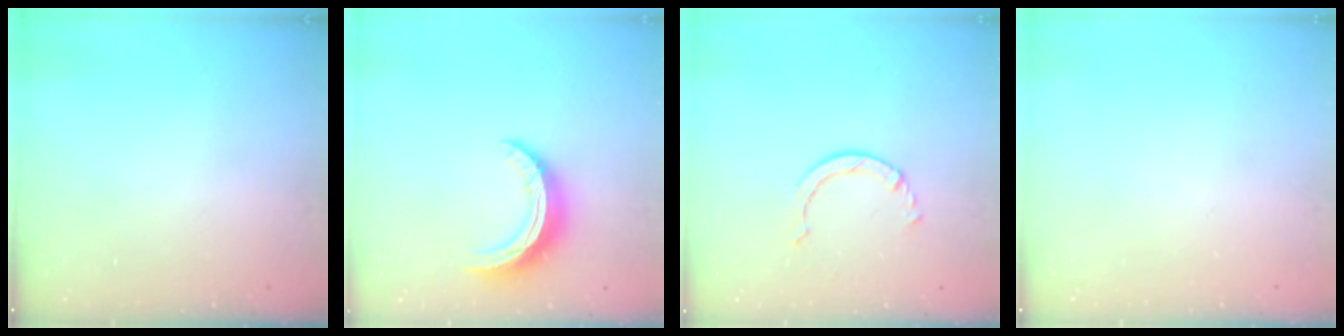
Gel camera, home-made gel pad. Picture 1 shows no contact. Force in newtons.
{"total": 10.3, "press": 10.3, "slide": 0.3}
{"total": 2.5, "press": 2.5, "slide": 0.3}
{"total": 0.0}